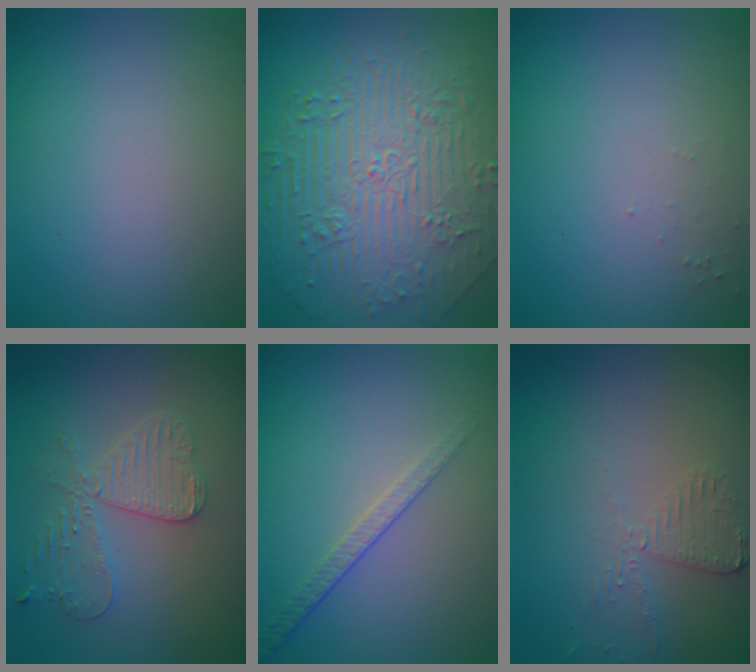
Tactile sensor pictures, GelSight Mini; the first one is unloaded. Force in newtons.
{"total": 10.6, "press": 7.1, "slide": 7.8}
{"total": 0.6, "press": 0.6, "slide": 0.2}
{"total": 4.4, "press": 3.8, "slide": 2.2}
{"total": 1.9, "press": 1.4, "slide": 1.3}
{"total": 2.4, "press": 2.4, "slide": 0.2}